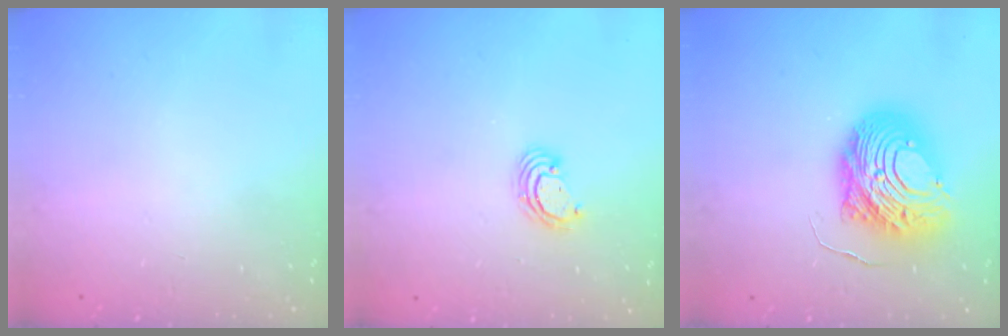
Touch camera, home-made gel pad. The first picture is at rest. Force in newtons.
{"total": 3.2, "press": 3.2, "slide": 0.1}
{"total": 14.1, "press": 14.0, "slide": 1.3}